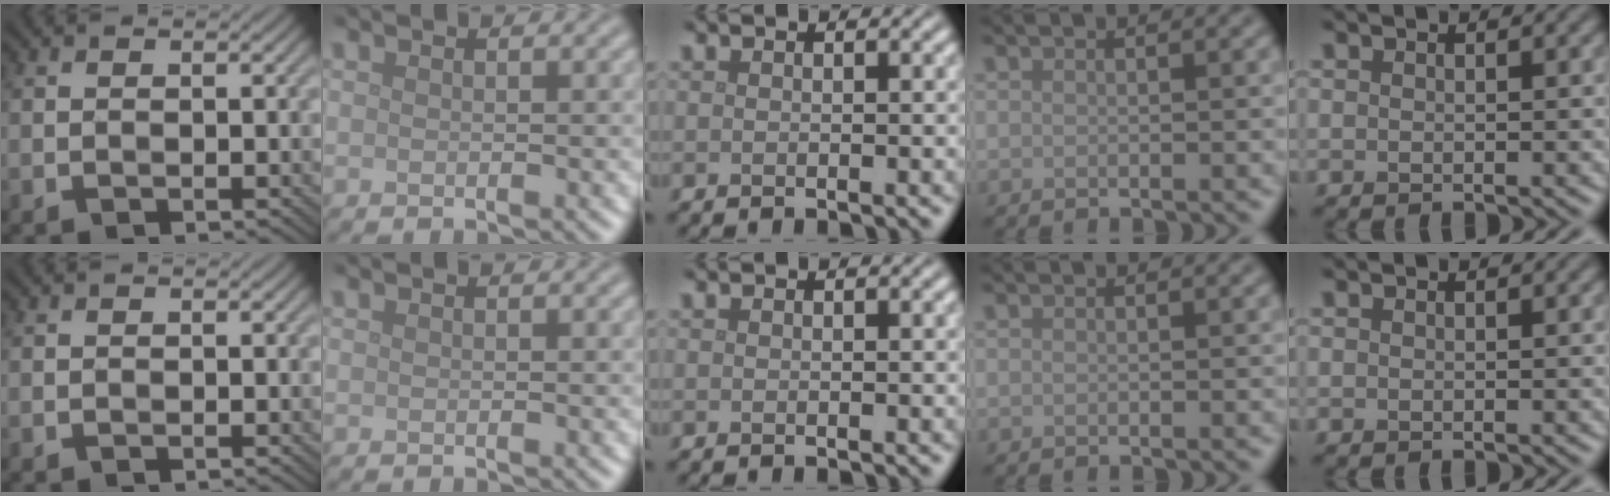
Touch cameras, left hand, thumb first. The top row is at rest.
{}